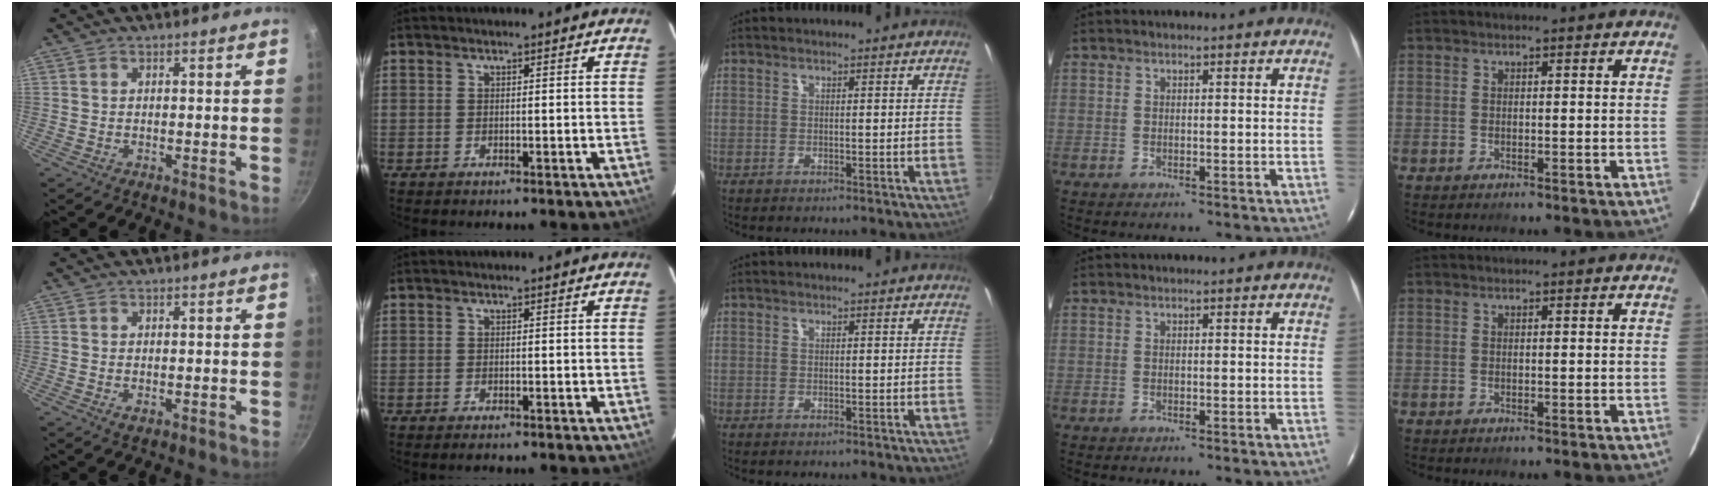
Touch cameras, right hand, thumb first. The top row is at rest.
{"thumb": {"total": 1.2, "force": [-0.2, 0.8, 0.8], "torque": [-0.015, -0.002, -0.003]}, "index": {"total": 1.5, "force": [-1.2, 0.5, 0.8], "torque": [-0.017, -0.003, -0.021]}}